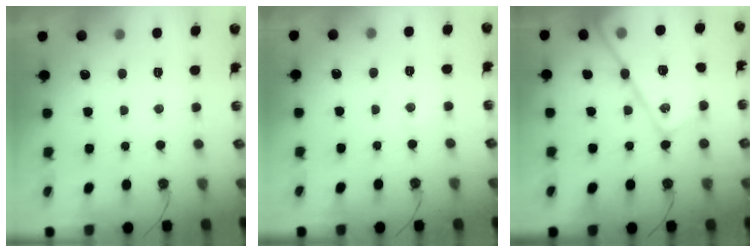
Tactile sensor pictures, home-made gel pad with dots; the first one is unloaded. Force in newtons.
{"total": 4.1, "press": 4.0, "slide": 0.8}
{"total": 20.2, "press": 20.1, "slide": 1.3}